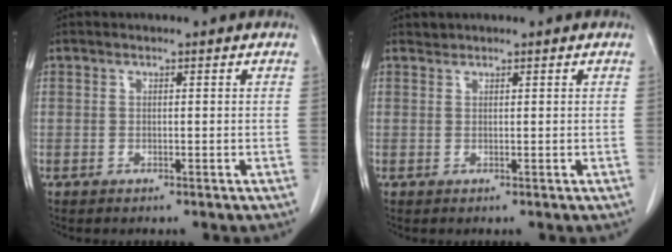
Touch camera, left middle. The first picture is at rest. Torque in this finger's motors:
{"motor_torque": [0.13, -0.08, -0.14, -0.01]}